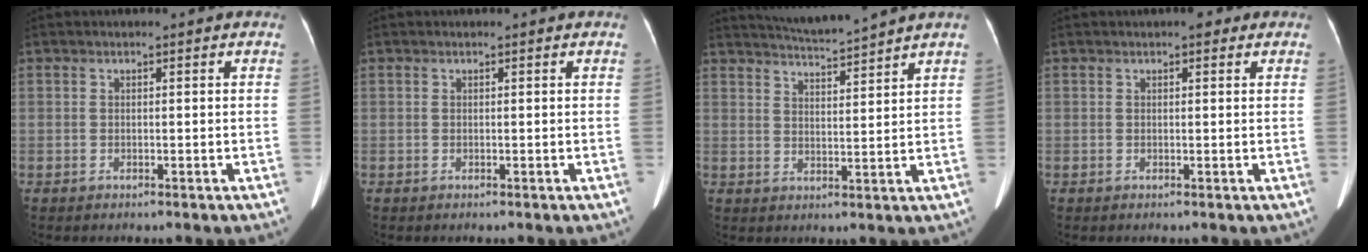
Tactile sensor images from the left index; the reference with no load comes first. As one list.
[{"total": 0.0}, {"total": 6.9, "force": [6.5, -1.6, 1.8], "torque": [-0.040, -0.002, 0.111]}, {"total": 1.8, "force": [1.1, 0.9, 1.0], "torque": [-0.009, 0.009, 0.011]}]